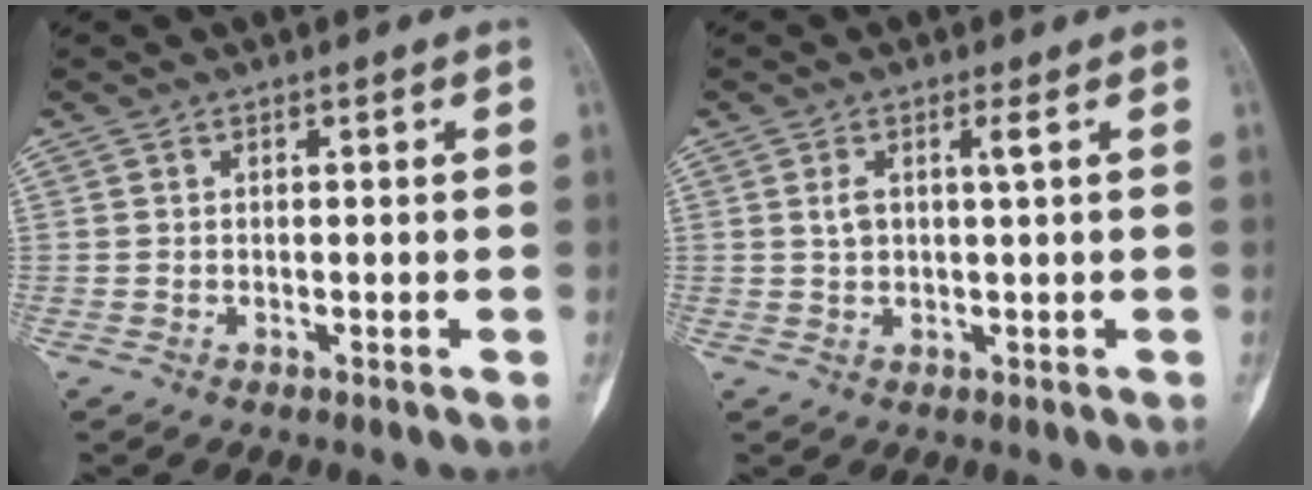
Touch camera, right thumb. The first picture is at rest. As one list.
[{"total": 2.9, "force": [1.0, 0.5, 2.7], "torque": [-0.061, 0.004, 0.023]}]